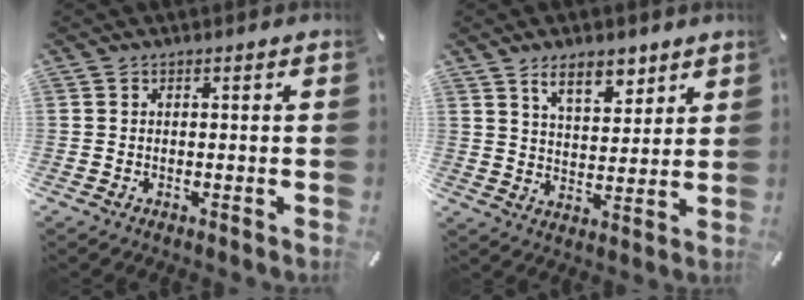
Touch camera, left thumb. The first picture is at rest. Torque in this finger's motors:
{"motor_torque": [1.37, 0.79, 0.85, -1.04, 0.13]}